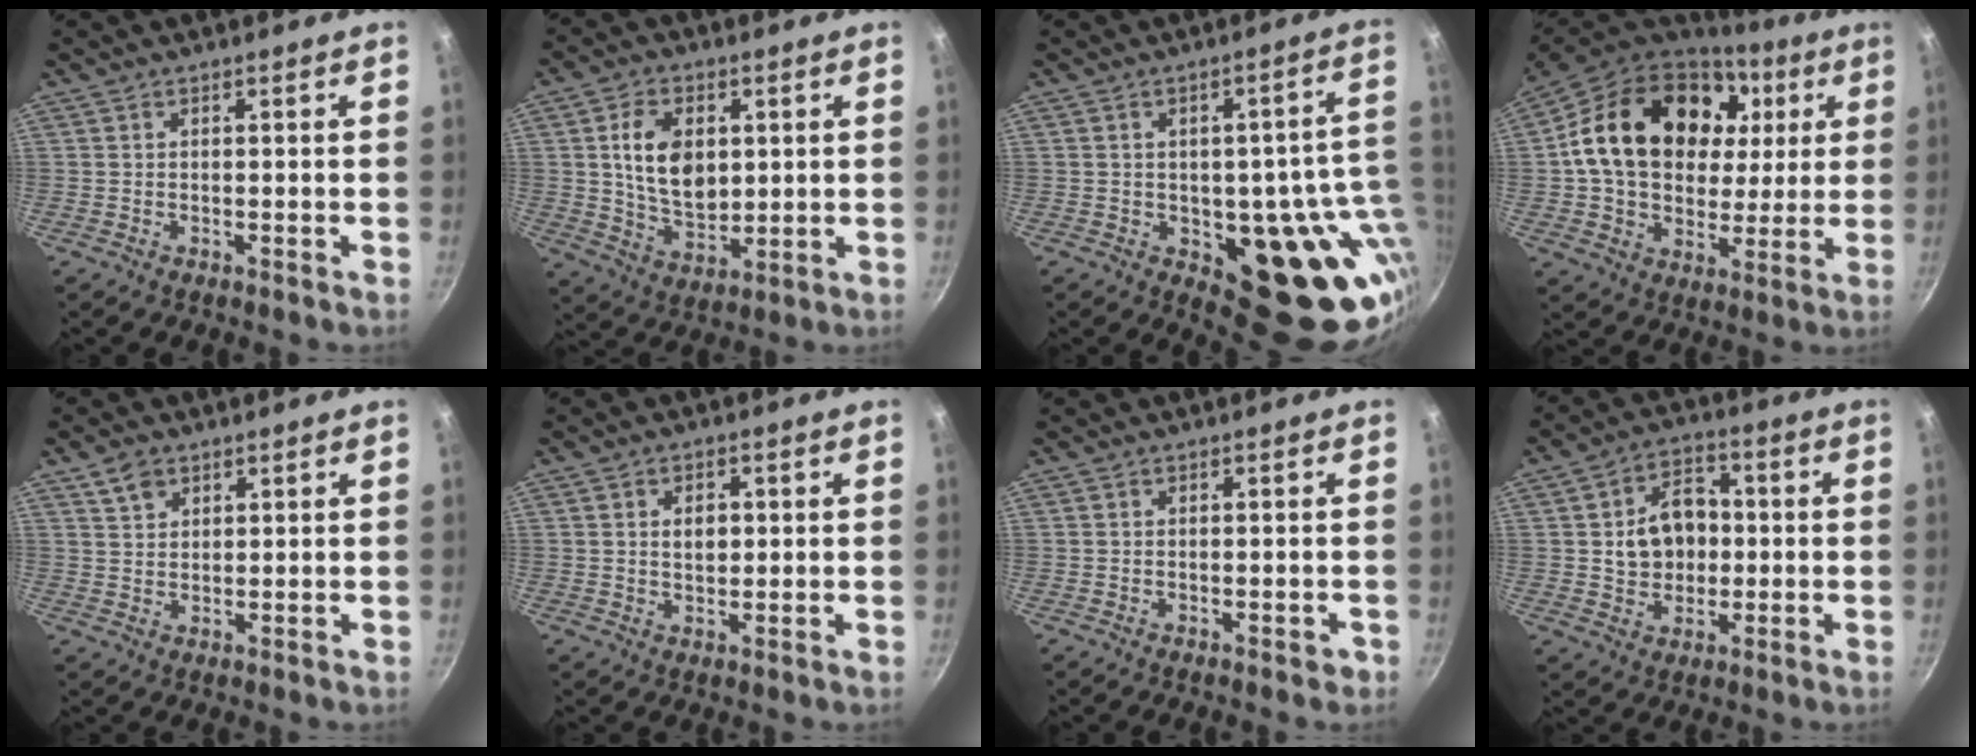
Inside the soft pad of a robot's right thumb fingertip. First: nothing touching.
{"total": 11.6, "force": [2.2, 7.8, 8.4], "torque": [-0.127, -0.015, 0.046]}
{"total": 20.9, "force": [-2.3, 11.4, 17.3], "torque": [-0.125, -0.014, -0.016]}
{"total": 25.9, "force": [6.4, 18.7, 16.8], "torque": [-0.276, 0.012, 0.111]}
{"total": 3.8, "force": [2.3, 2.6, 1.6], "torque": [-0.018, -0.003, 0.046]}
{"total": 3.9, "force": [0.7, 2.7, 2.8], "torque": [-0.031, 0.000, 0.011]}
{"total": 1.6, "force": [-0.9, 0.7, 1.2], "torque": [-0.011, 0.006, -0.008]}
{"total": 10.6, "force": [0.3, 8.3, 6.6], "torque": [-0.076, 0.014, 0.005]}